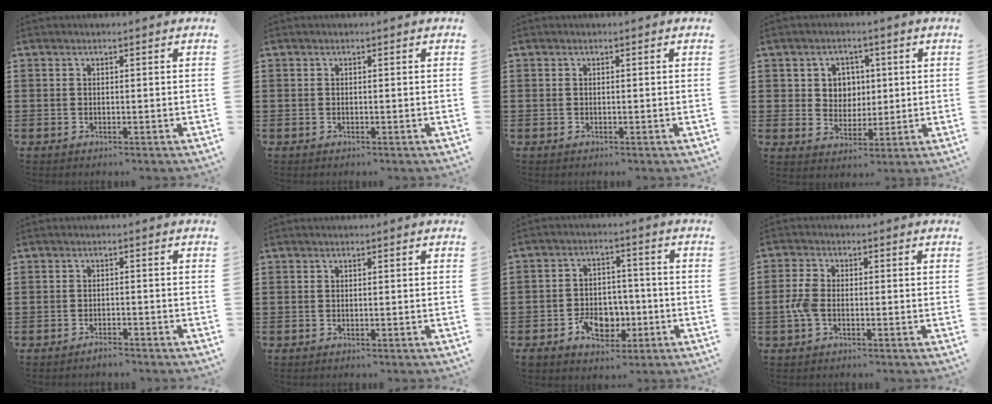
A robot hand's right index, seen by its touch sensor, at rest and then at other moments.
{"total": 0.0}
{"total": 0.0}
{"total": 4.6, "force": [1.2, 4.3, 1.2], "torque": [-0.037, 0.013, 0.018]}
{"total": 1.6, "force": [-1.6, 0.1, 0.2], "torque": [-0.008, 0.000, -0.032]}
{"total": 0.0}
{"total": 7.4, "force": [-2.9, 5.2, 4.4], "torque": [-0.073, 0.017, -0.048]}
{"total": 3.6, "force": [-1.0, 2.0, 2.9], "torque": [-0.081, -0.006, -0.024]}